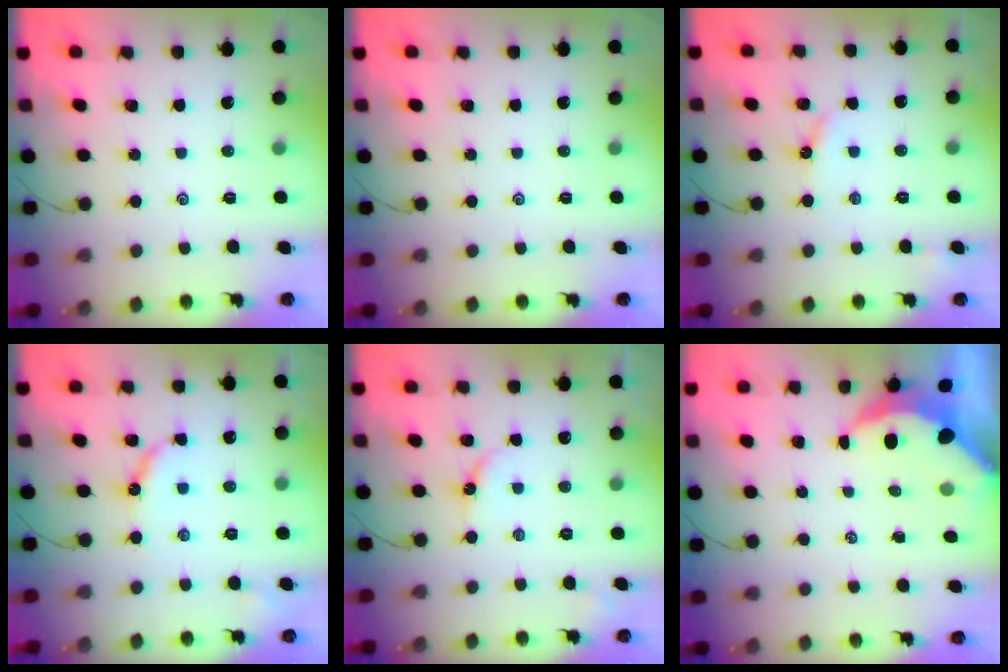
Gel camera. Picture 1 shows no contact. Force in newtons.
{"total": 0.0}
{"total": 3.6, "press": 3.6, "slide": 0.4}
{"total": 6.8, "press": 6.7, "slide": 0.7}
{"total": 4.6, "press": 4.5, "slide": 0.4}
{"total": 6.3, "press": 6.2, "slide": 0.9}